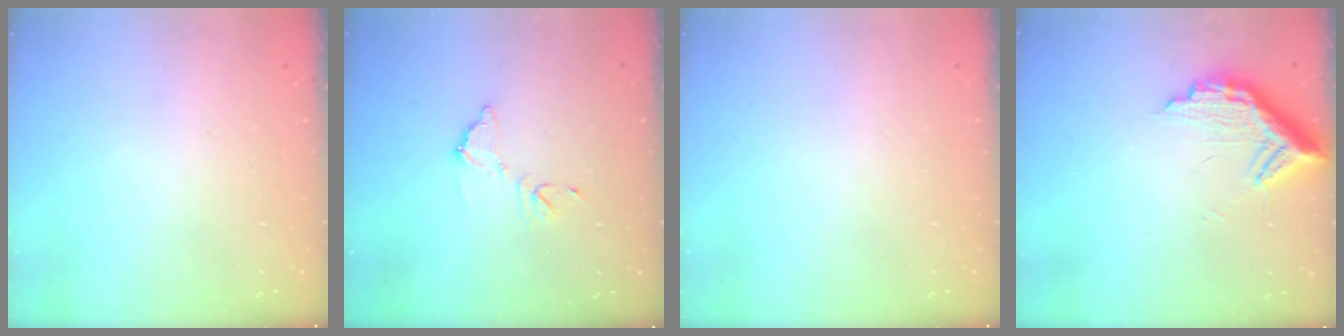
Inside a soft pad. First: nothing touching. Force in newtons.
{"total": 9.5, "press": 9.5, "slide": 0.4}
{"total": 0.0}
{"total": 11.1, "press": 11.1, "slide": 0.8}